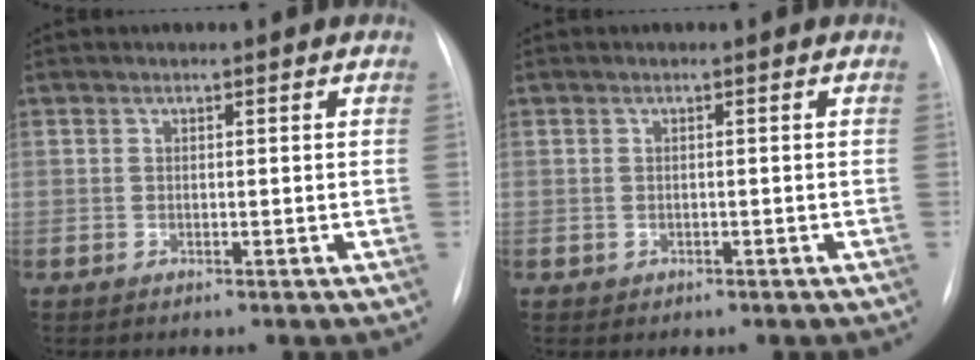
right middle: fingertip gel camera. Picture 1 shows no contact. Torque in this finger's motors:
{"motor_torque": [-0.02, -0.05, -0.04, 0.00]}